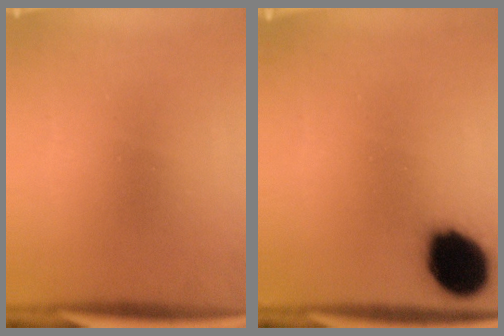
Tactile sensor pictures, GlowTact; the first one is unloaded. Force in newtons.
{"total": 14.1}